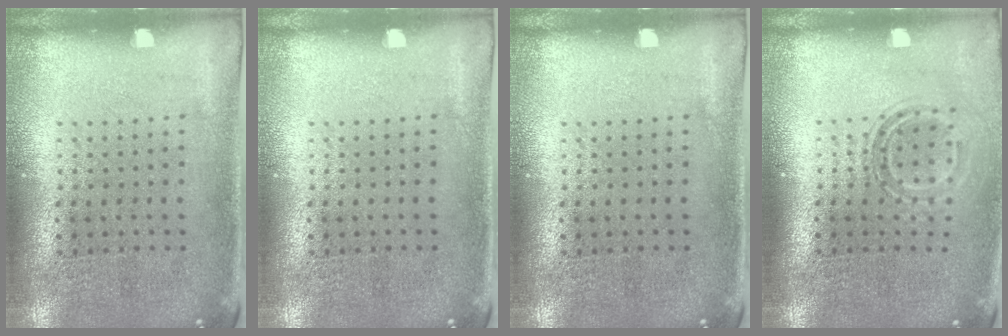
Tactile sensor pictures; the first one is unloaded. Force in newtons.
{"total": 0.0}
{"total": 0.0}
{"total": 1.5, "press": 1.1, "slide": 1.1}